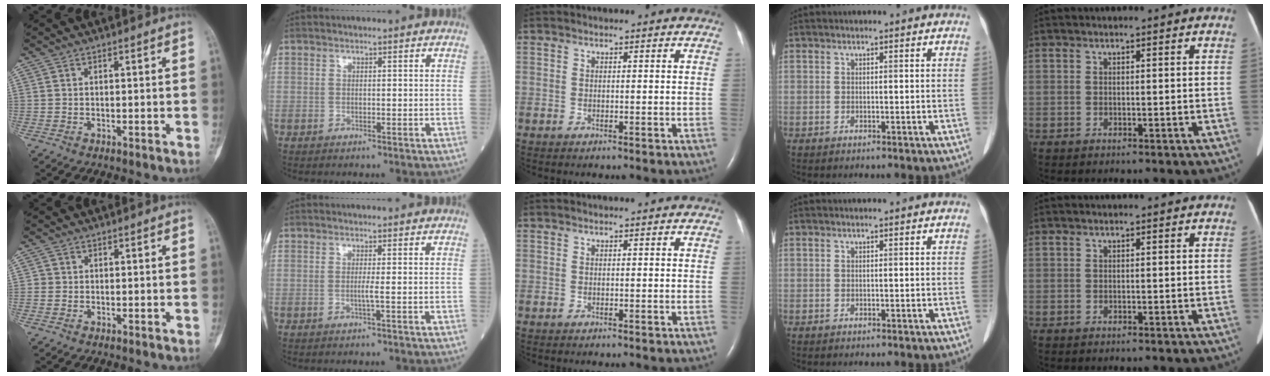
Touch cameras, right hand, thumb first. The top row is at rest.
{"thumb": {"total": 0.8, "force": [-0.1, 0.8, 0.1], "torque": [0.004, 0.004, -0.004]}, "index": {"total": 1.0, "force": [-0.2, -0.4, 0.9], "torque": [-0.010, 0.001, -0.007]}}